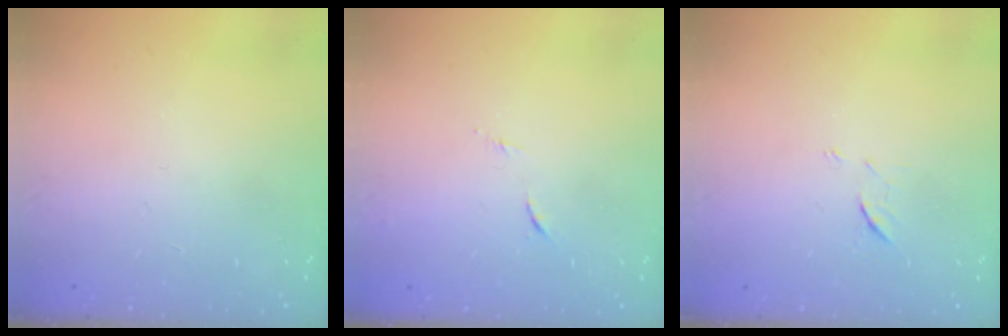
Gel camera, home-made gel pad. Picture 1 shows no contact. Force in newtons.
{"total": 5.4, "press": 5.3, "slide": 0.7}
{"total": 5.8, "press": 5.7, "slide": 1.3}